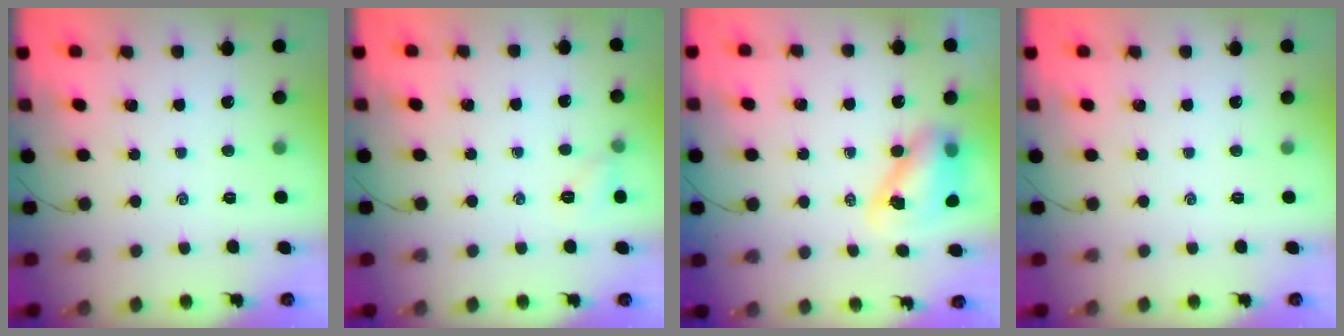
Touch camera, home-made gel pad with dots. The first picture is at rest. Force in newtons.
{"total": 5.4, "press": 5.2, "slide": 1.4}
{"total": 8.6, "press": 8.4, "slide": 2.1}
{"total": 0.0}